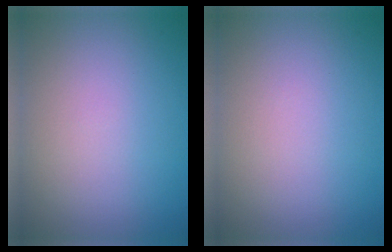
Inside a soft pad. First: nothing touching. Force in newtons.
{"total": 0.0}